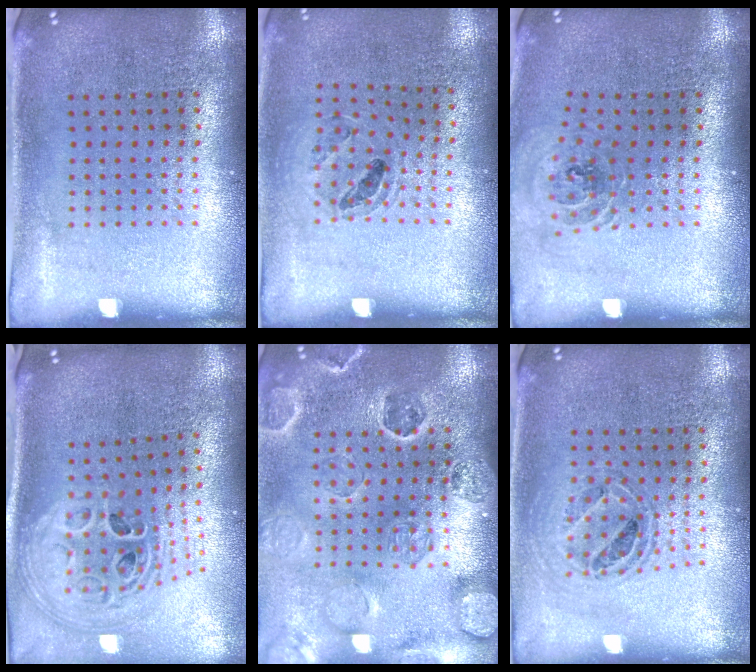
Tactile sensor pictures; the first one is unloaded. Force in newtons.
{"total": 0.9, "press": 0.9, "slide": 0.1}
{"total": 0.9, "press": 0.9, "slide": 0.1}
{"total": 3.0, "press": 2.0, "slide": 2.2}
{"total": 2.7, "press": 2.7, "slide": 0.6}
{"total": 0.8, "press": 0.8, "slide": 0.1}